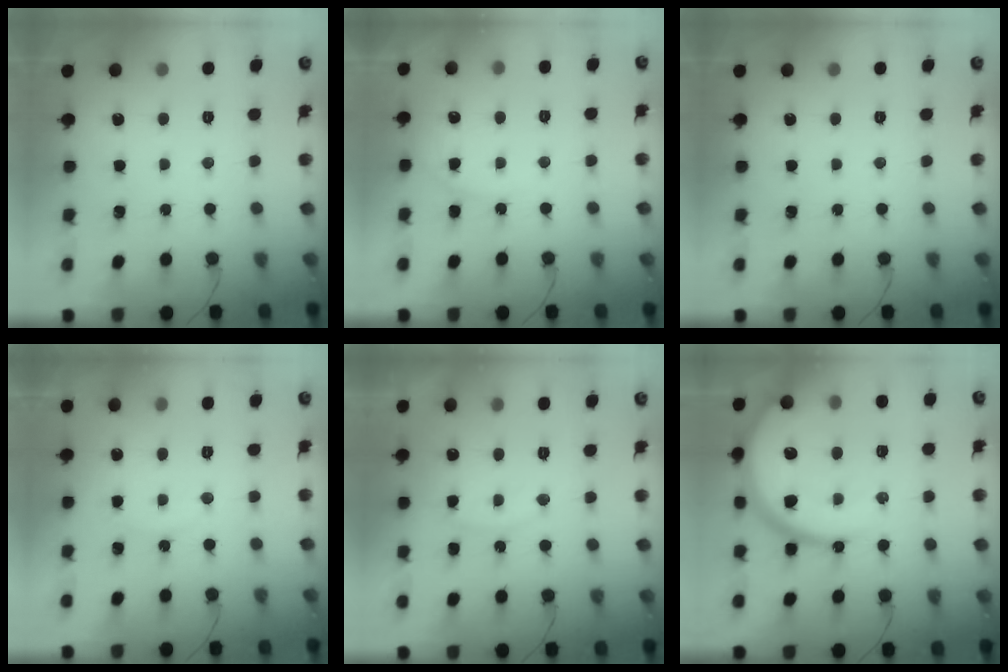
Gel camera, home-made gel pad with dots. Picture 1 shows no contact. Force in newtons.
{"total": 6.6, "press": 6.6, "slide": 0.4}
{"total": 0.0}
{"total": 4.8, "press": 4.7, "slide": 0.4}
{"total": 10.0, "press": 9.9, "slide": 0.7}
{"total": 21.5, "press": 21.4, "slide": 2.4}